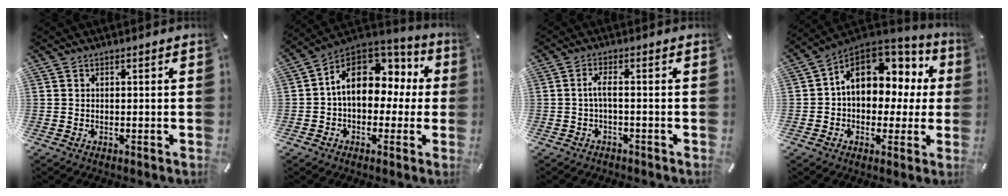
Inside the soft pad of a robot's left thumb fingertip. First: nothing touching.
{"total": 14.5, "force": [3.9, 10.3, 9.5], "torque": [-0.156, -0.013, 0.072]}
{"total": 3.3, "force": [-0.8, 0.8, 3.1], "torque": [-0.063, 0.004, -0.019]}
{"total": 13.8, "force": [4.2, 10.1, 8.4], "torque": [-0.128, -0.018, 0.081]}